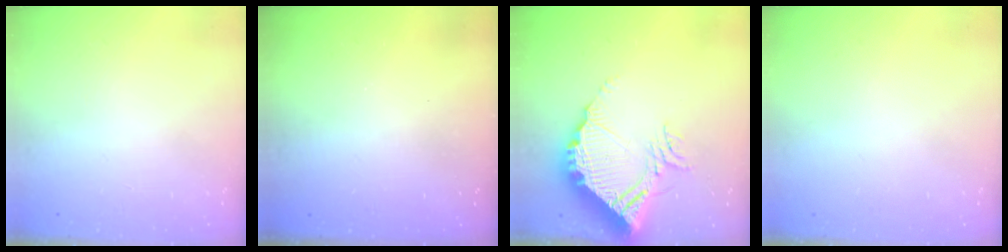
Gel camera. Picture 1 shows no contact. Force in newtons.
{"total": 3.1, "press": 3.1, "slide": 0.1}
{"total": 15.8, "press": 15.7, "slide": 1.4}
{"total": 0.0}